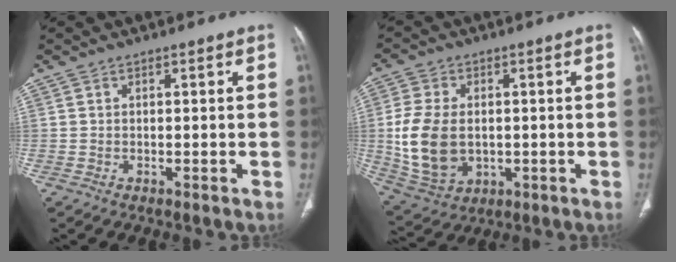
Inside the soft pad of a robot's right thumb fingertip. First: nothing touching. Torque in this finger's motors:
{"motor_torque": [-0.44, 0.88, 0.75, 0.52, 0.34]}